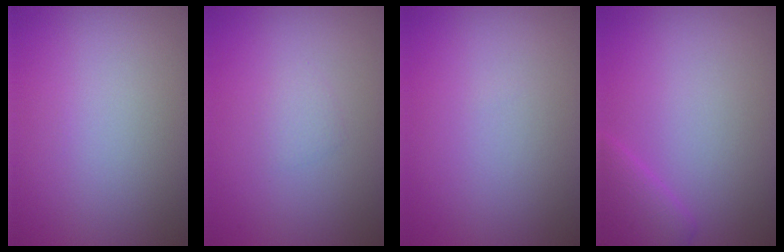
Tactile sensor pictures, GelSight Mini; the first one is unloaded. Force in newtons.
{"total": 0.8, "press": 0.8, "slide": 0.1}
{"total": 0.0}
{"total": 2.3, "press": 2.3, "slide": 0.1}